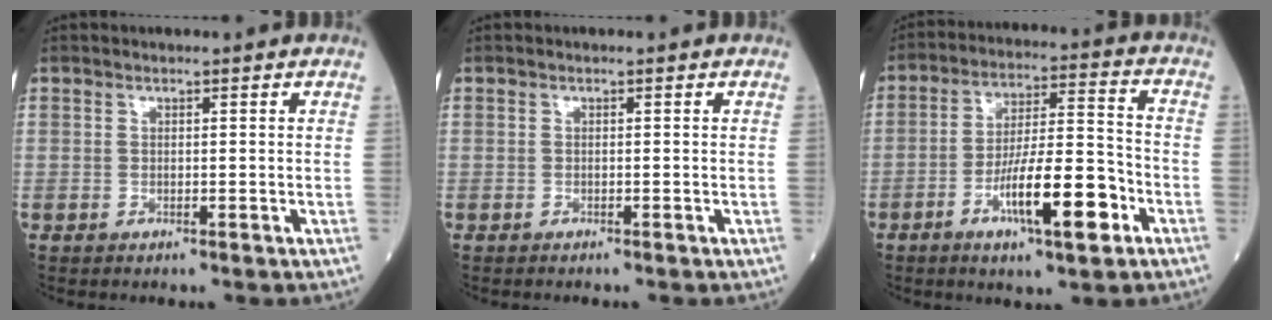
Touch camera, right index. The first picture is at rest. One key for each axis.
{"total": 0.8, "fx": -0.7, "fy": 0.0, "fz": 0.3, "tx": -0.004, "ty": -0.001, "tz": -0.012}
{"total": 12.9, "fx": -5.5, "fy": 2.2, "fz": 11.5, "tx": -0.198, "ty": 0.004, "tz": -0.090}